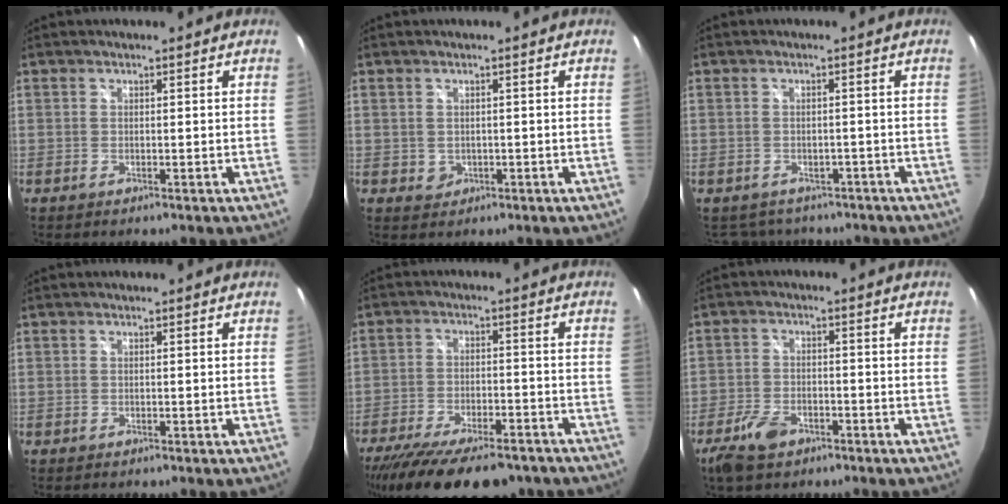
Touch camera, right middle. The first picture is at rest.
{"total": 1.7, "force": [-0.2, 1.6, 0.6], "torque": [-0.006, -0.001, -0.001]}
{"total": 7.0, "force": [-5.4, 4.1, 1.9], "torque": [-0.036, 0.007, -0.067]}
{"total": 0.0}
{"total": 20.2, "force": [-15.8, 6.5, 10.9], "torque": [-0.216, -0.041, -0.233]}
{"total": 9.2, "force": [-6.3, 3.6, 5.7], "torque": [-0.141, -0.010, -0.128]}